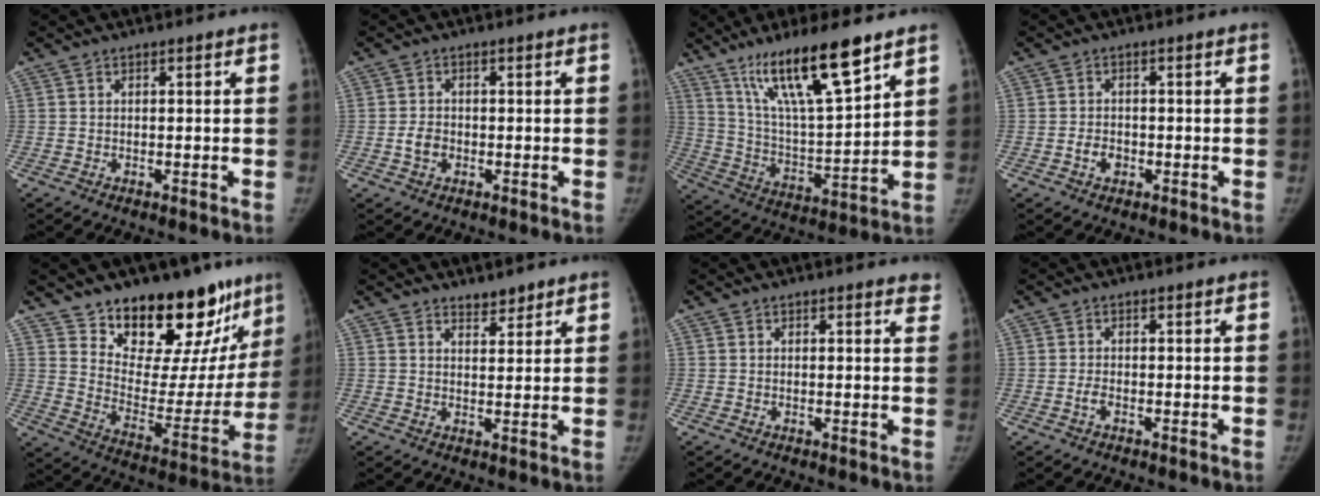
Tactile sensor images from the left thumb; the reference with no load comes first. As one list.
[{"total": 2.7, "force": [-0.6, 2.1, 1.6], "torque": [-0.025, 0.005, -0.011]}, {"total": 18.6, "force": [12.3, 3.3, 13.5], "torque": [-0.222, -0.061, 0.229]}, {"total": 2.5, "force": [-0.9, 1.9, 1.4], "torque": [-0.020, 0.007, -0.014]}, {"total": 24.8, "force": [18.2, 11.4, 12.4], "torque": [-0.131, -0.113, 0.268]}, {"total": 3.0, "force": [2.7, 1.0, 0.9], "torque": [-0.001, -0.022, 0.042]}, {"total": 2.6, "force": [2.3, 0.8, 1.1], "torque": [0.003, -0.007, 0.013]}, {"total": 1.1, "force": [-0.4, 0.5, 0.9], "torque": [-0.020, 0.003, -0.007]}]